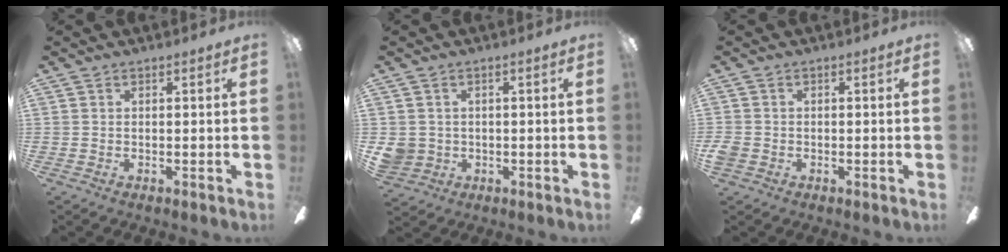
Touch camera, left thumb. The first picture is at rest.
{"total": 4.0, "force": [0.2, 4.0, 0.7], "torque": [-0.022, 0.006, 0.003]}
{"total": 2.4, "force": [-0.8, 2.0, 1.1], "torque": [-0.023, 0.005, -0.017]}